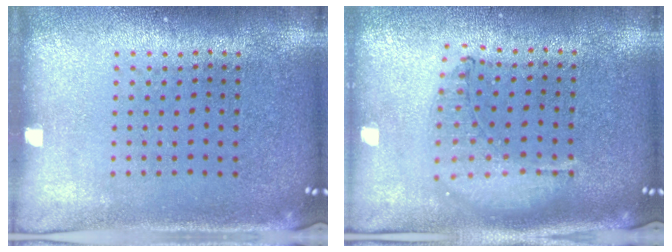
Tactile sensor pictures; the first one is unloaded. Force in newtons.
{"total": 1.0, "press": 1.0, "slide": 0.2}